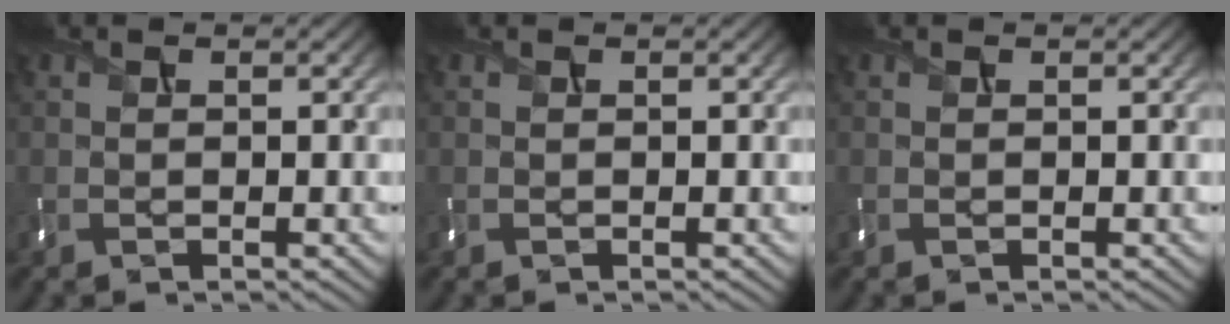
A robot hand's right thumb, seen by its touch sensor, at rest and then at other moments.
{"total": 0.0}
{"total": 0.0}